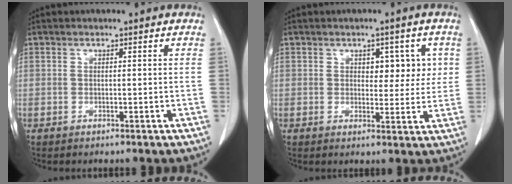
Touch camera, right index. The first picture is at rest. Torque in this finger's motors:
{"motor_torque": [0.12, 0.09, 0.01, 0.01]}